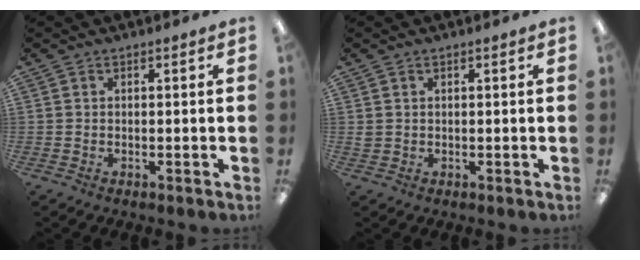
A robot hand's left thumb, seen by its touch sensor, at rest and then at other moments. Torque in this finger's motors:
{"motor_torque": [0.02, 0.18, 0.38, -0.33, -0.02]}